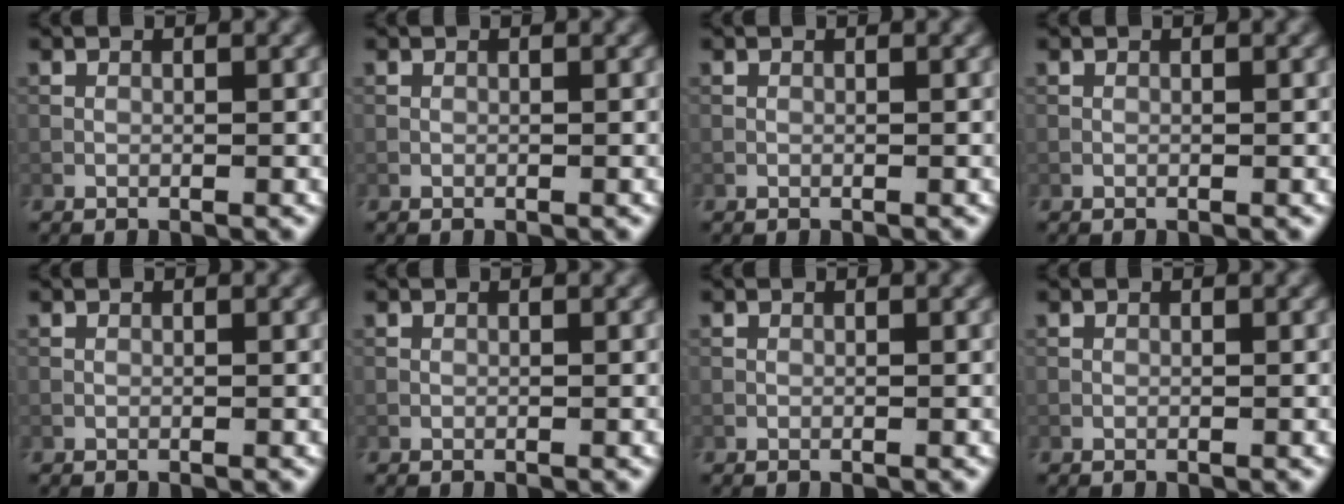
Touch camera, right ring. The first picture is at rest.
{"total": 0.0}
{"total": 0.0}
{"total": 0.0}
{"total": 0.0}
{"total": 0.0}
{"total": 0.0}
{"total": 0.0}